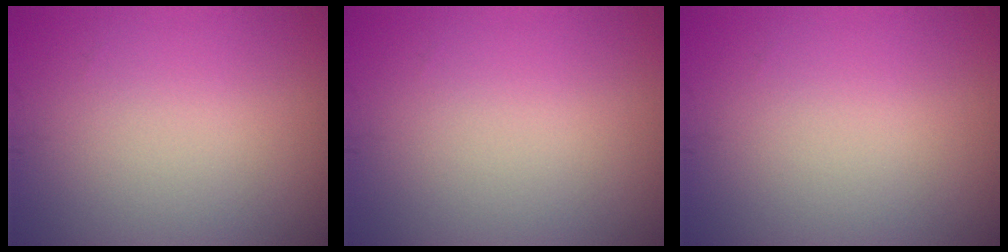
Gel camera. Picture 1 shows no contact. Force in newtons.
{"total": 0.0}
{"total": 0.0}